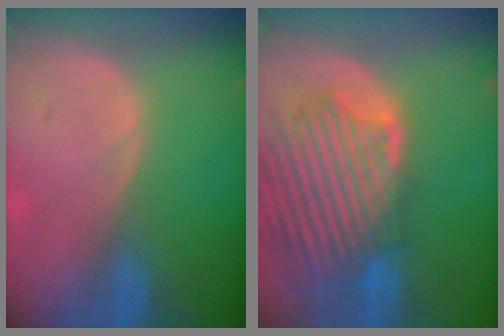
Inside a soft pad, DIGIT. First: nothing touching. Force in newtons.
{"total": 13.3, "press": 11.6, "slide": 6.4}